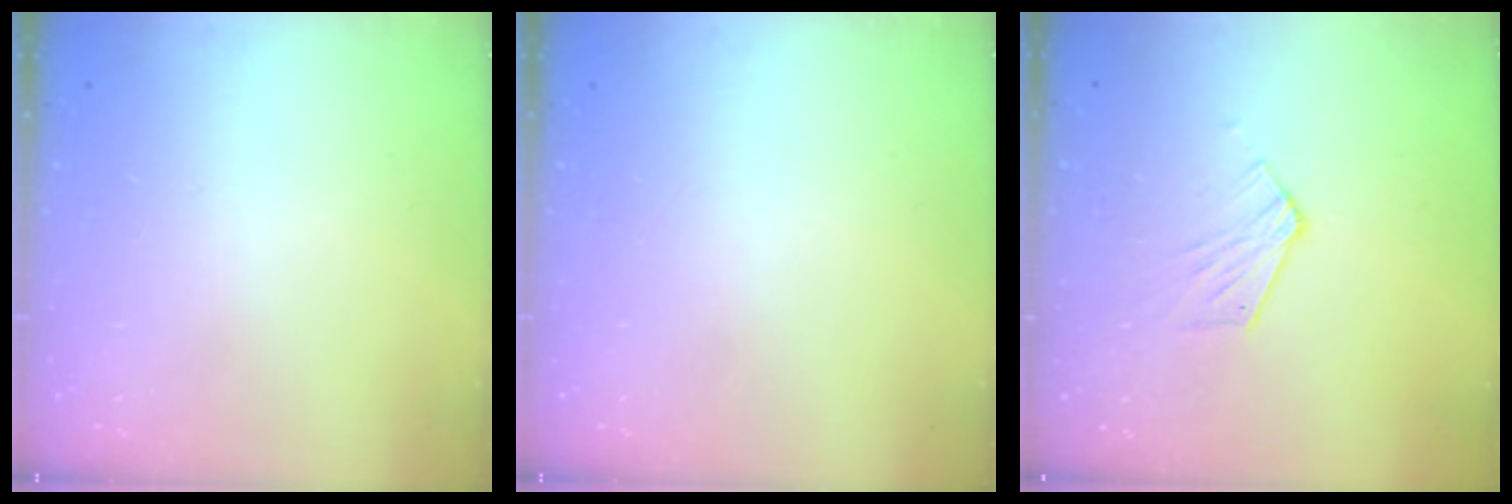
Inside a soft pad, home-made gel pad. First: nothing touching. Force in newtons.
{"total": 0.0}
{"total": 6.7, "press": 6.6, "slide": 0.8}